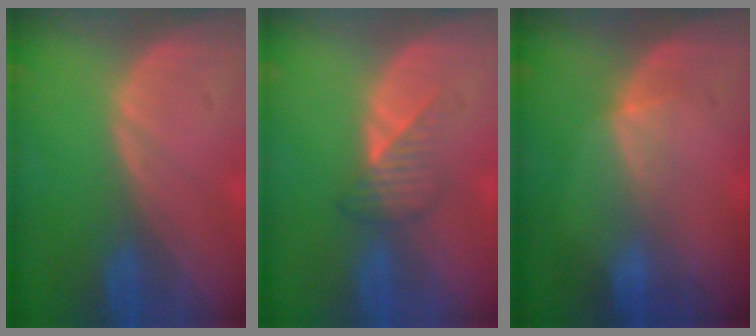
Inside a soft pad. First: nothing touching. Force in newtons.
{"total": 3.5, "press": 3.2, "slide": 1.4}
{"total": 2.4, "press": 2.1, "slide": 1.2}